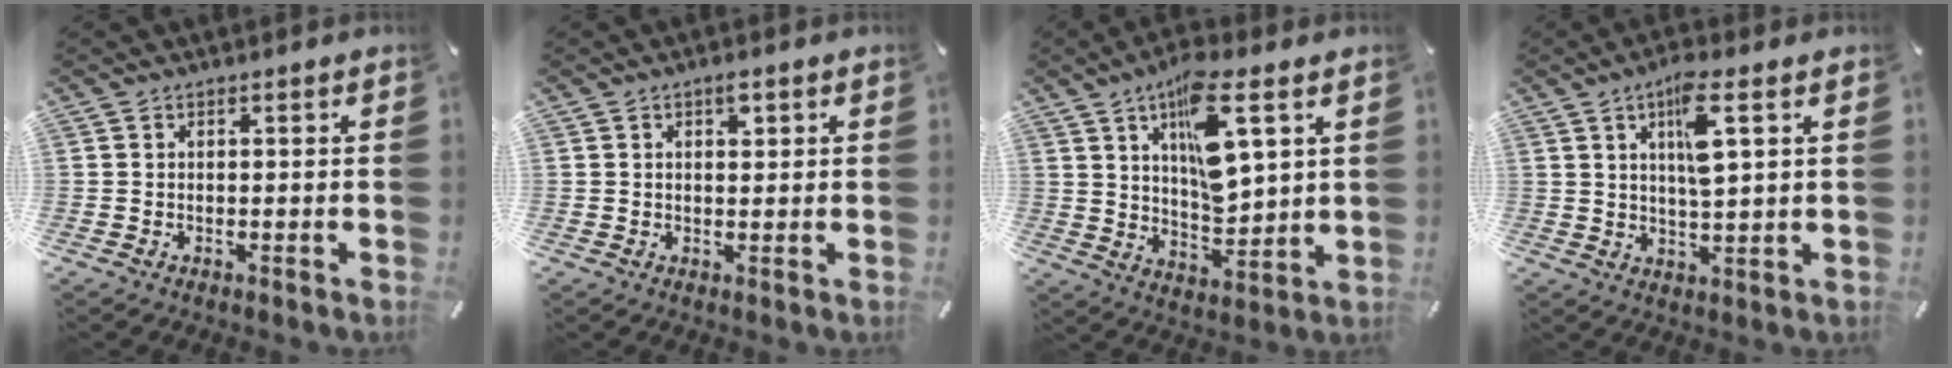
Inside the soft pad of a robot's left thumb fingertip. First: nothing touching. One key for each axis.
{"total": 2.3, "fx": 1.0, "fy": 1.1, "fz": 1.7, "tx": -0.021, "ty": -0.003, "tz": 0.014}
{"total": 14.9, "fx": 6.7, "fy": 5.8, "fz": 12.0, "tx": -0.198, "ty": -0.025, "tz": 0.108}
{"total": 9.4, "fx": 3.6, "fy": 2.4, "fz": 8.3, "tx": -0.137, "ty": -0.010, "tz": 0.054}